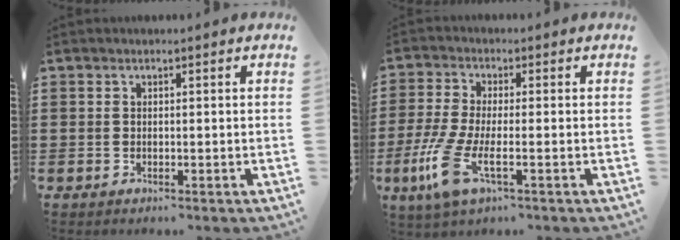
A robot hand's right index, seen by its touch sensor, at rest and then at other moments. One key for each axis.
{"total": 7.4, "fx": -2.6, "fy": 2.2, "fz": 6.6, "tx": -0.167, "ty": -0.024, "tz": -0.053}